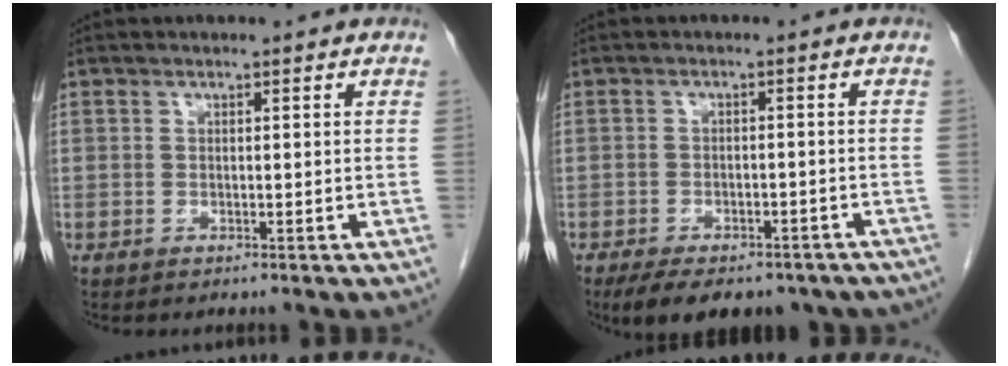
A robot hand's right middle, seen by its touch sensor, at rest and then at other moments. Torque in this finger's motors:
{"motor_torque": [0.14, -0.13, 0.10, 0.07]}